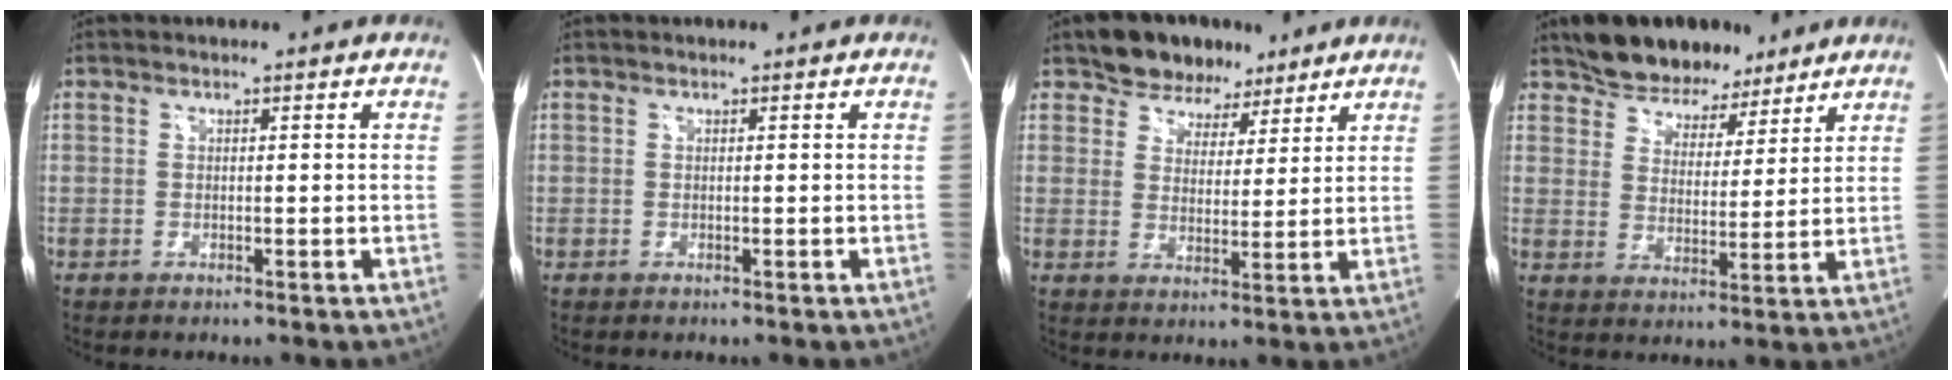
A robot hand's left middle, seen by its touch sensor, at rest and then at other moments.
{"total": 0.0}
{"total": 7.5, "force": [5.7, 4.7, 1.4], "torque": [-0.016, 0.012, 0.092]}
{"total": 9.7, "force": [8.0, 4.8, 2.6], "torque": [-0.033, 0.013, 0.129]}